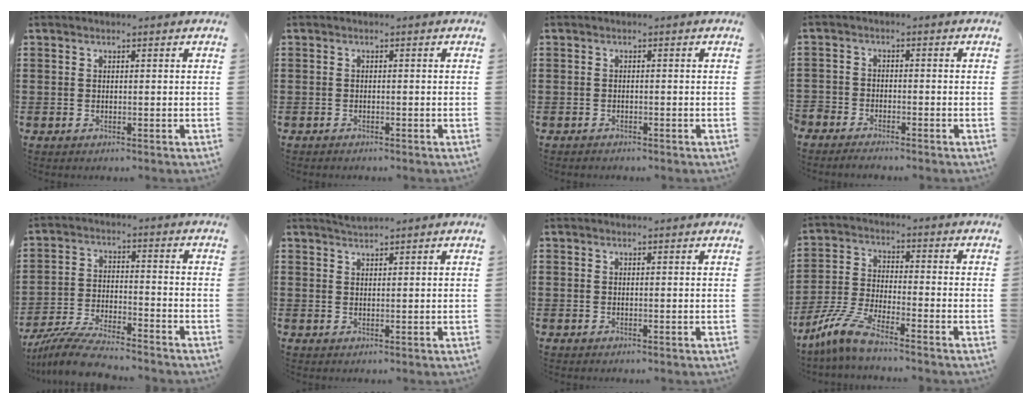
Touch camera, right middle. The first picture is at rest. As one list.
[{"total": 0.6, "force": [-0.6, 0.1, 0.1], "torque": [-0.003, -0.001, -0.013]}, {"total": 0.8, "force": [-0.8, 0.2, 0.0], "torque": [-0.003, 0.001, -0.017]}, {"total": 2.6, "force": [-2.5, 0.5, -0.3], "torque": [-0.002, 0.003, -0.056]}, {"total": 7.5, "force": [-6.9, 0.6, 2.7], "torque": [-0.063, -0.001, -0.136]}, {"total": 1.4, "force": [1.4, 0.0, 0.1], "torque": [-0.004, 0.003, 0.027]}, {"total": 0.0}, {"total": 7.2, "force": [-5.8, 0.8, 4.2], "torque": [-0.106, -0.013, -0.119]}]